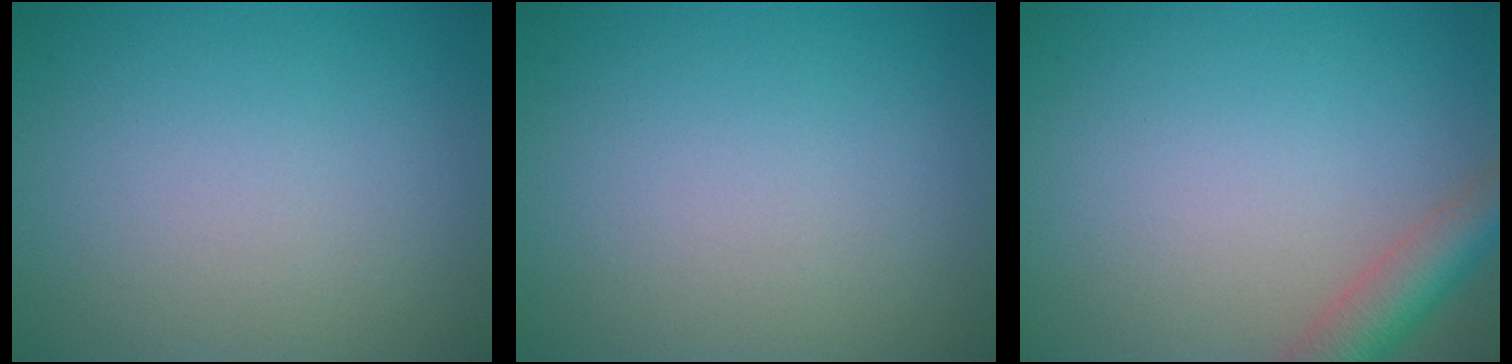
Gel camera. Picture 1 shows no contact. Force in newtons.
{"total": 0.0}
{"total": 4.2, "press": 4.2, "slide": 0.3}